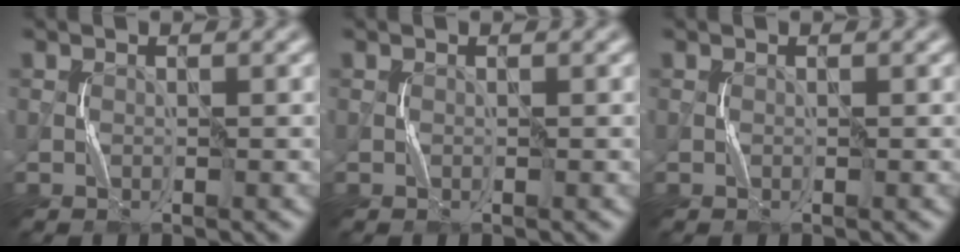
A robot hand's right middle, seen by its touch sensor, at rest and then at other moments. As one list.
[{"total": 0.0}, {"total": 0.0}]